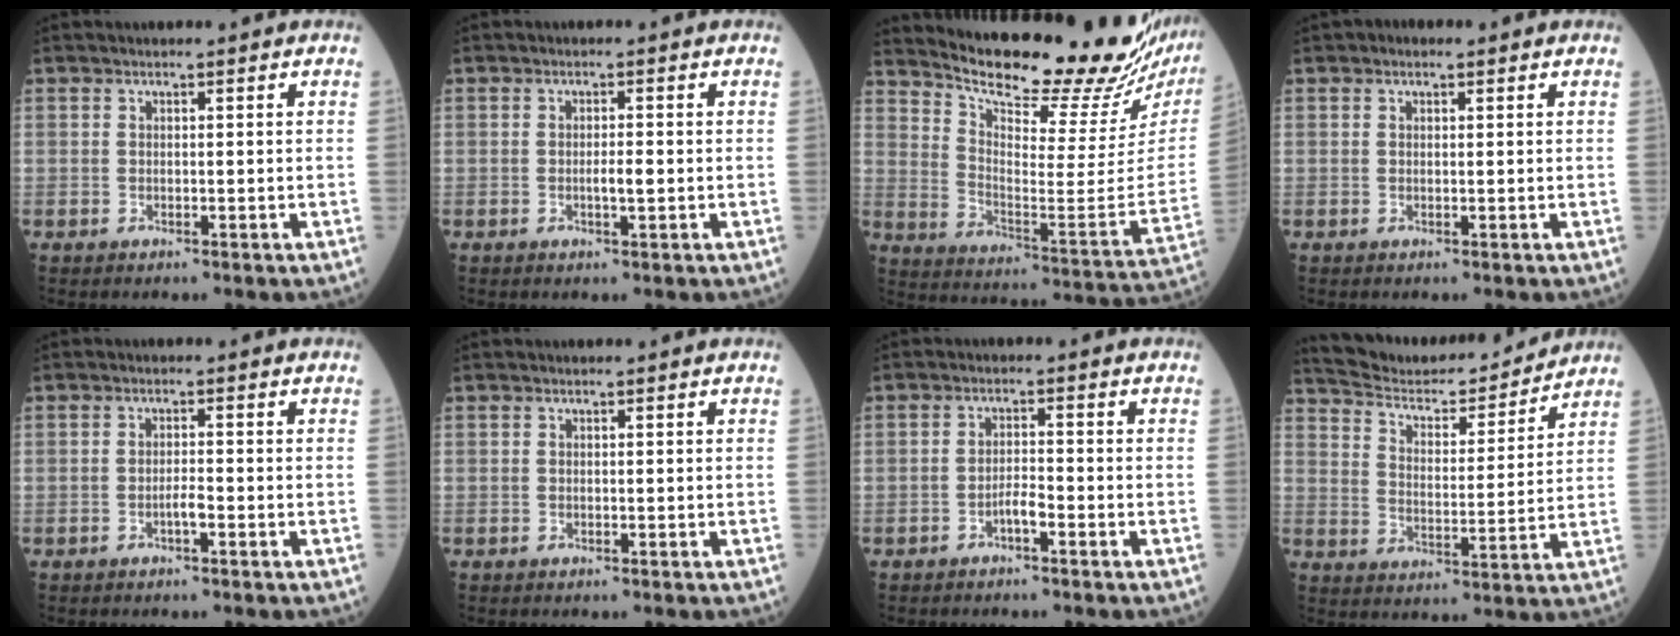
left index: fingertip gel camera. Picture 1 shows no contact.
{"total": 1.9, "force": [-0.7, 0.2, 1.7], "torque": [-0.031, -0.004, -0.012]}
{"total": 25.7, "force": [23.5, 1.9, 10.2], "torque": [-0.168, -0.108, 0.312]}
{"total": 0.7, "force": [0.1, 0.5, 0.4], "torque": [-0.012, -0.001, -0.003]}
{"total": 1.8, "force": [-1.2, 0.1, 1.3], "torque": [-0.023, -0.002, -0.022]}
{"total": 0.0}
{"total": 2.4, "force": [-1.8, 0.3, 1.5], "torque": [-0.027, -0.001, -0.034]}
{"total": 15.7, "force": [15.0, 2.0, 4.3], "torque": [-0.074, -0.007, 0.231]}